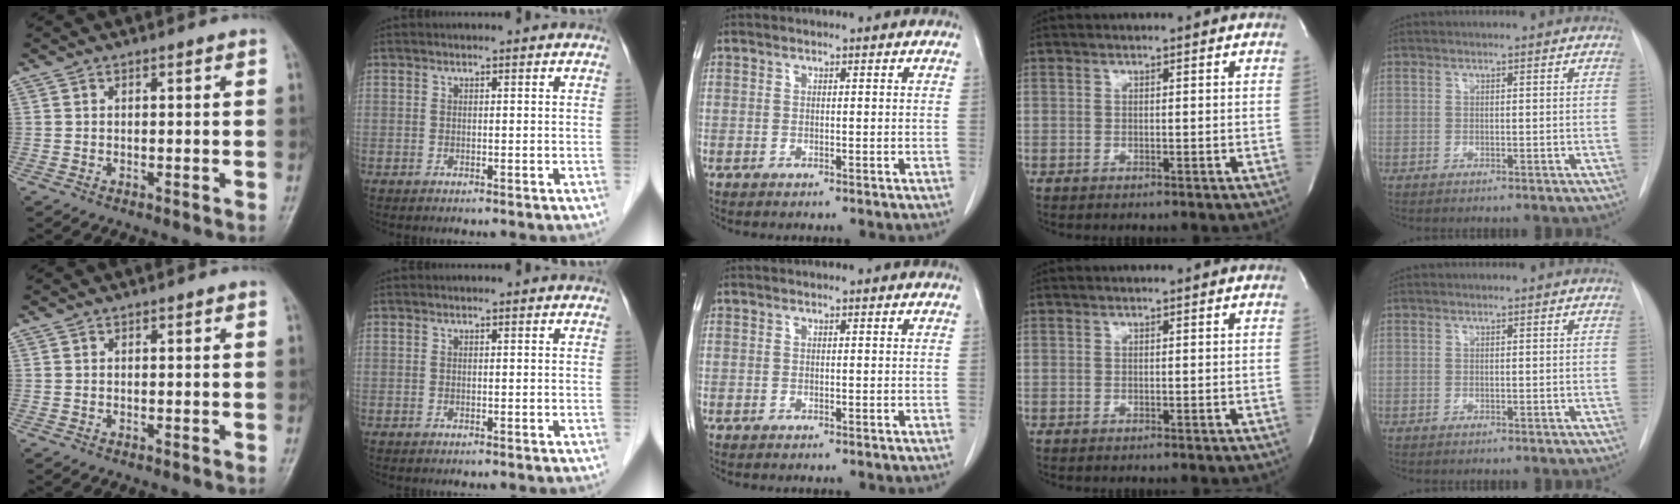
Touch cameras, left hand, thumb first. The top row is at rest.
{}